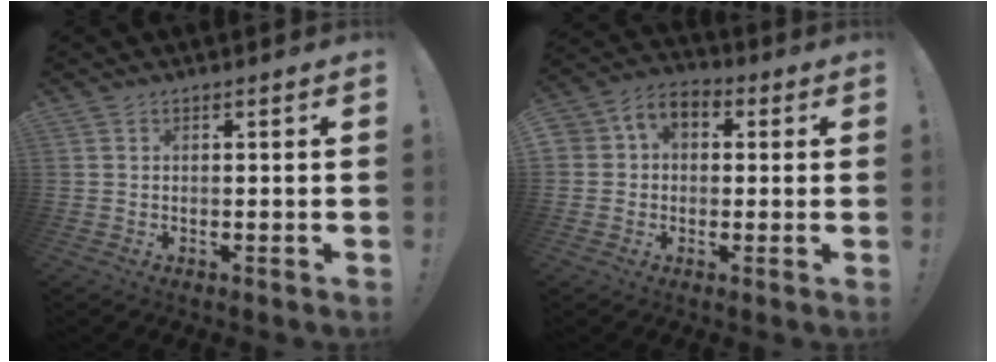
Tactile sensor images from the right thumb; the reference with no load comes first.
{"total": 6.1, "force": [0.1, 5.4, 2.8], "torque": [-0.046, 0.008, 0.003]}